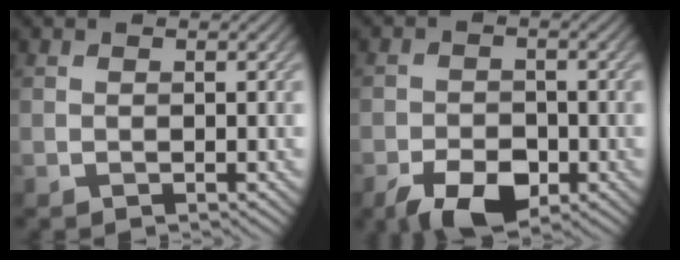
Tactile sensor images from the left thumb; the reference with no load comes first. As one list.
[{"total": 6.1, "force": [-3.5, 3.3, 3.7], "torque": [-0.066, -0.005, -0.065]}]